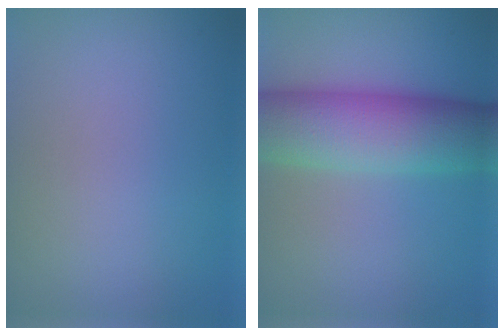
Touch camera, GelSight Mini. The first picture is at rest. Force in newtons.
{"total": 10.3, "press": 10.3, "slide": 0.3}